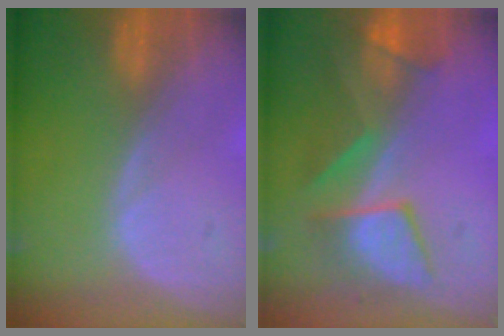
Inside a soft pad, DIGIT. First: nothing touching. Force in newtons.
{"total": 7.8, "press": 7.7, "slide": 1.2}